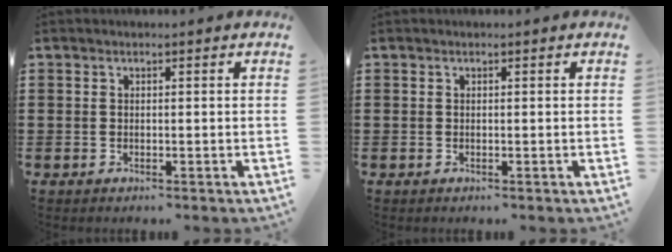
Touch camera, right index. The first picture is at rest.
{"total": 0.0}